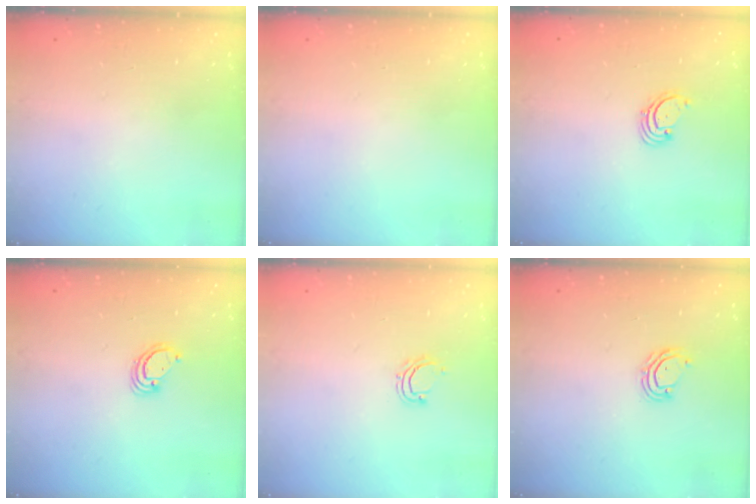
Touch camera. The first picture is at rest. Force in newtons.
{"total": 0.0}
{"total": 1.7, "press": 1.7, "slide": 0.2}
{"total": 3.9, "press": 3.9, "slide": 0.3}
{"total": 4.9, "press": 4.8, "slide": 0.9}
{"total": 6.1, "press": 6.1, "slide": 0.5}